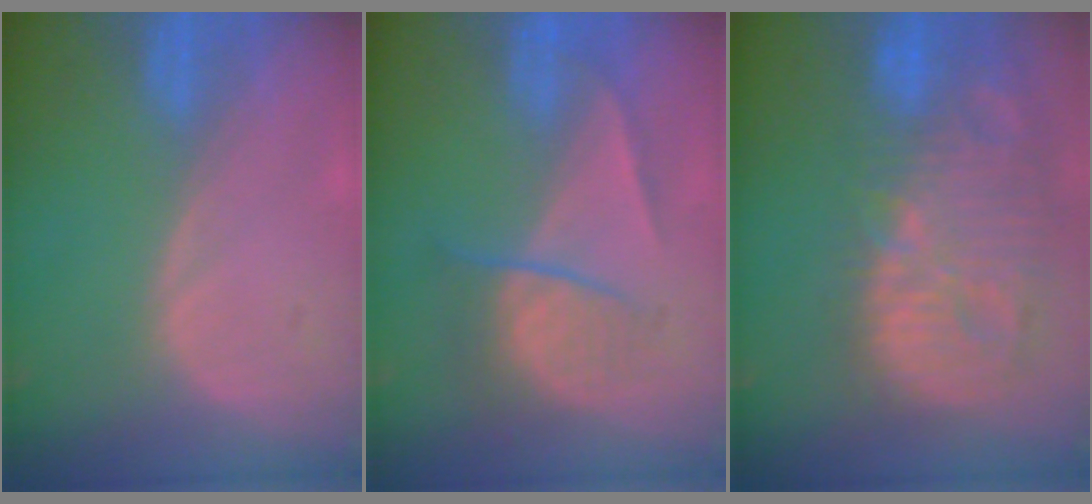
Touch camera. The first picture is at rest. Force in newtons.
{"total": 6.7, "press": 5.8, "slide": 3.4}
{"total": 14.4, "press": 12.5, "slide": 7.2}